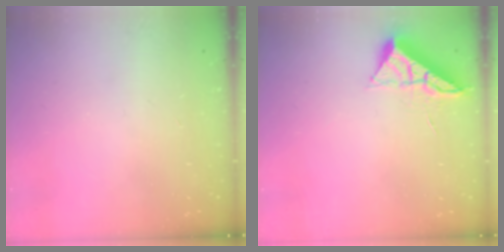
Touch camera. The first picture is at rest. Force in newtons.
{"total": 6.0, "press": 5.9, "slide": 0.6}